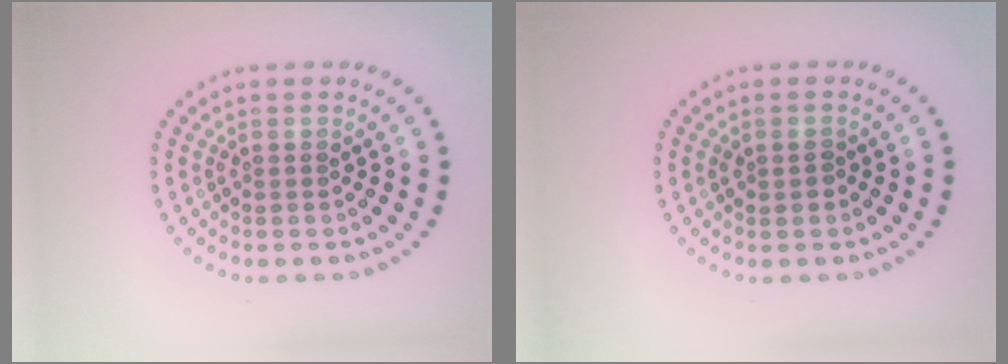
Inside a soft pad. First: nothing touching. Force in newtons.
{"total": 1.2, "press": 1.2, "slide": 0.2}